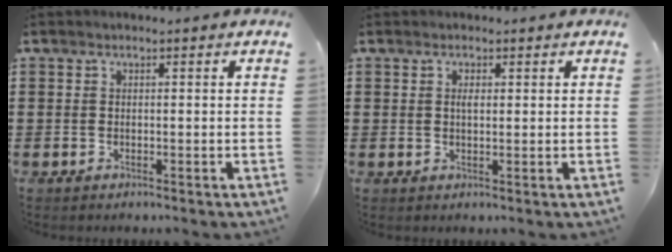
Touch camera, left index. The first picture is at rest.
{"total": 1.3, "force": [0.4, 0.5, 1.1], "torque": [-0.024, 0.004, 0.007]}